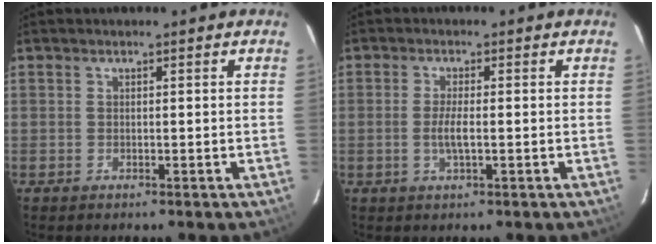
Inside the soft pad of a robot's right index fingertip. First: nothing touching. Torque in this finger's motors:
{"motor_torque": [0.69, -0.30, 0.41, 0.09]}